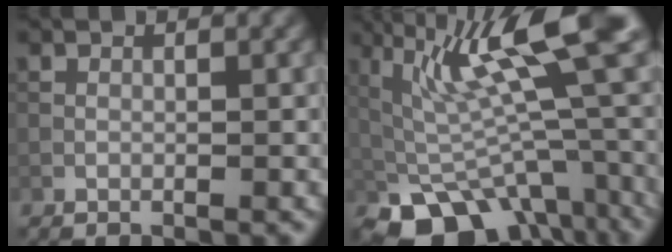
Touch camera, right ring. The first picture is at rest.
{"total": 12.3, "force": [0.9, 4.4, 11.5], "torque": [-0.195, 0.004, 0.031]}